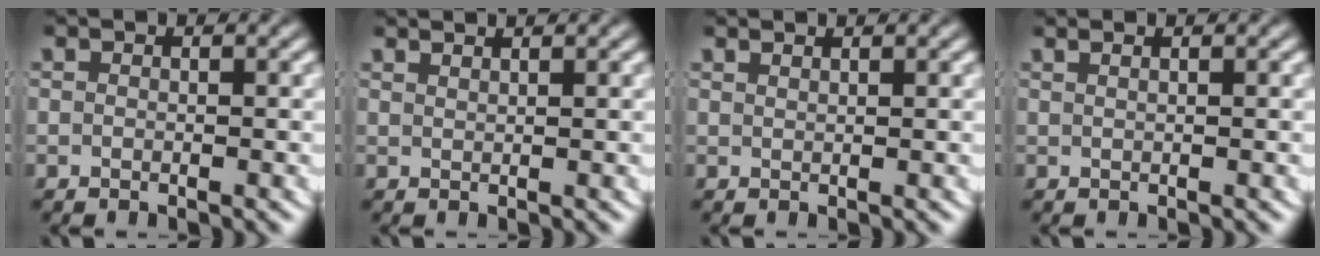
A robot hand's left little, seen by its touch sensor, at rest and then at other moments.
{"total": 1.8, "force": [1.7, -0.4, 0.4], "torque": [-0.002, 0.000, 0.033]}
{"total": 1.3, "force": [1.2, -0.4, 0.2], "torque": [0.001, -0.002, 0.025]}
{"total": 1.4, "force": [1.0, -0.2, 0.9], "torque": [-0.009, 0.006, 0.017]}